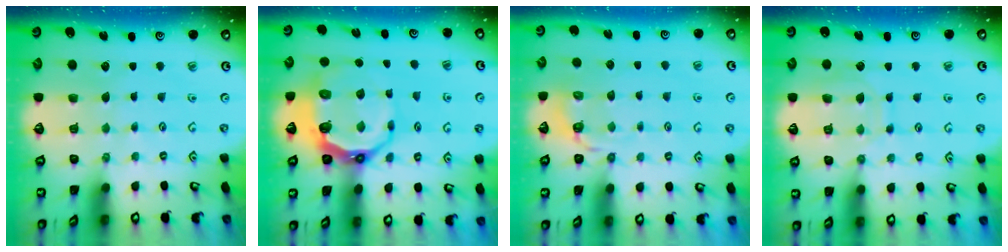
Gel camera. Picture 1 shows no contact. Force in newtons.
{"total": 10.7, "press": 9.7, "slide": 4.5}
{"total": 3.4, "press": 2.3, "slide": 2.5}
{"total": 9.2, "press": 9.2, "slide": 0.7}